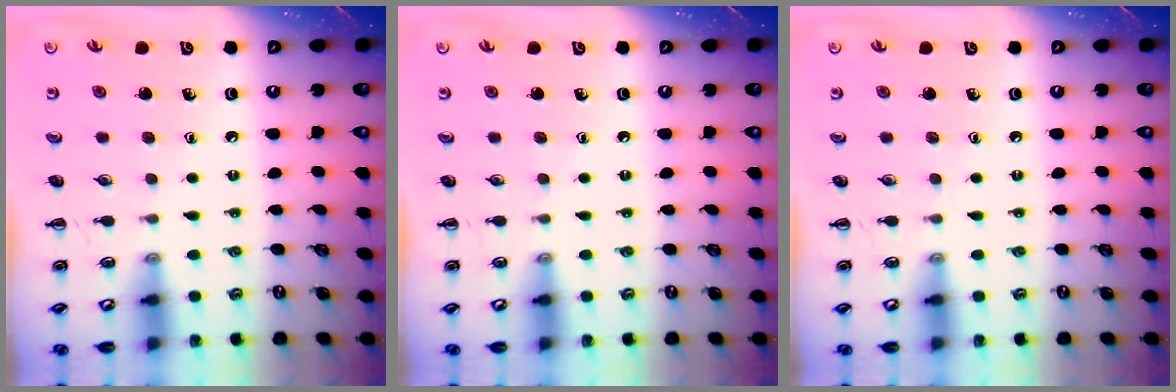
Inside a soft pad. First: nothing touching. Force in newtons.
{"total": 0.0}
{"total": 0.0}